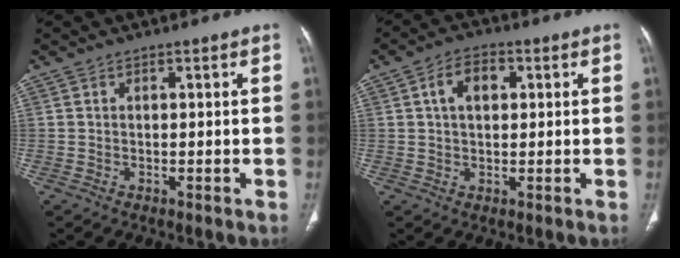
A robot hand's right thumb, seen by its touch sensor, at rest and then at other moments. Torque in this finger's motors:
{"motor_torque": [-0.35, 0.53, 0.73, -0.41, 0.20]}